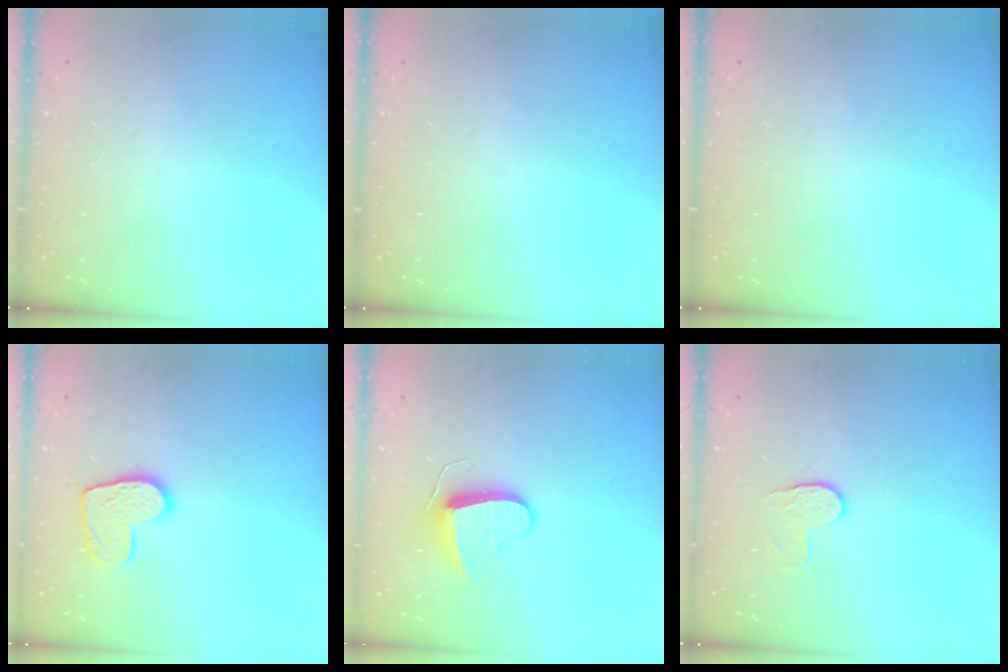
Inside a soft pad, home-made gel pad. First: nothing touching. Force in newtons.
{"total": 0.0}
{"total": 0.0}
{"total": 10.6, "press": 10.6, "slide": 0.8}
{"total": 8.9, "press": 8.9, "slide": 0.7}
{"total": 4.3, "press": 4.3, "slide": 0.4}